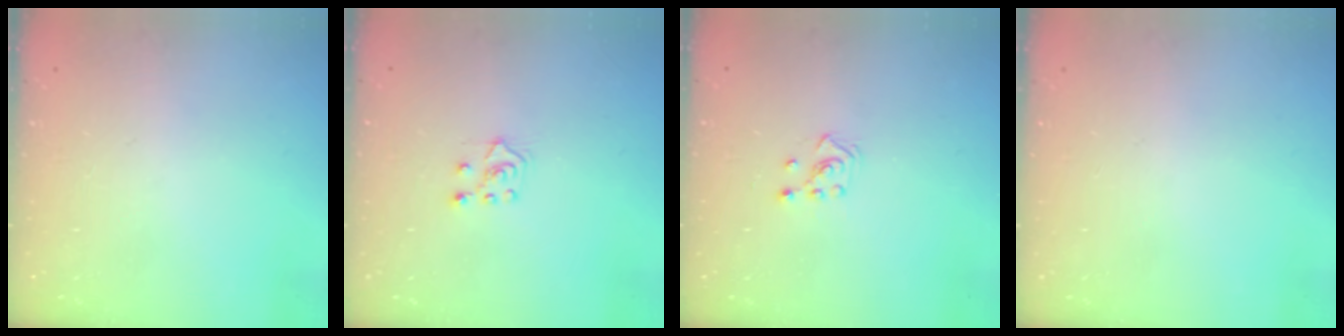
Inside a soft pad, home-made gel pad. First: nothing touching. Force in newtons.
{"total": 5.5, "press": 5.5, "slide": 0.4}
{"total": 3.4, "press": 3.4, "slide": 0.6}
{"total": 0.0}